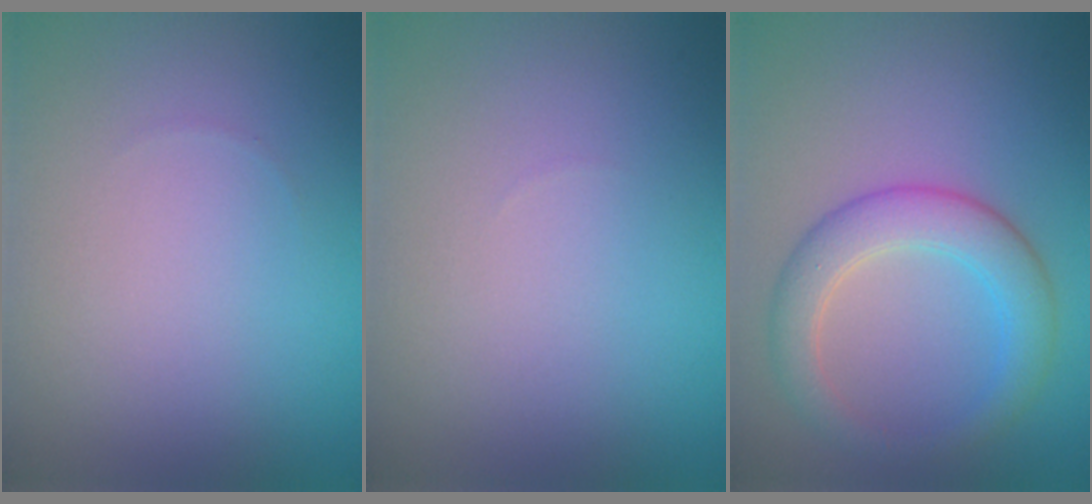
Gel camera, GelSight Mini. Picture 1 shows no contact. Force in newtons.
{"total": 0.0}
{"total": 4.7, "press": 4.7, "slide": 0.1}